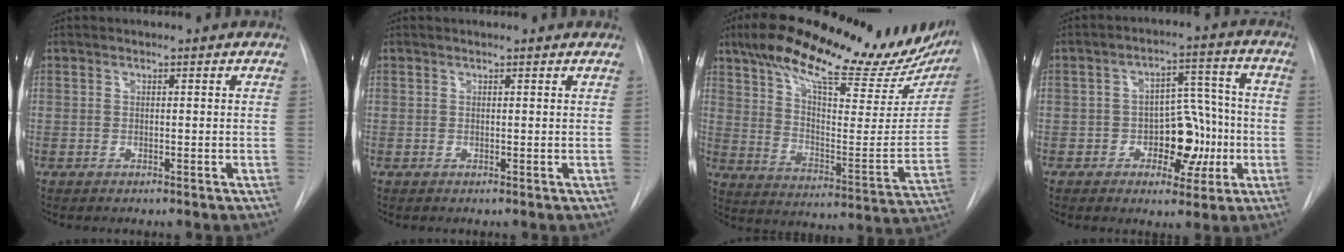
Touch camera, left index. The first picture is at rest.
{"total": 1.2, "force": [1.2, 0.1, 0.1], "torque": [-0.009, 0.006, 0.010]}
{"total": 29.7, "force": [22.8, 7.9, 17.4], "torque": [-0.268, -0.011, 0.305]}
{"total": 9.0, "force": [-2.6, 5.3, 6.8], "torque": [-0.089, 0.024, -0.035]}